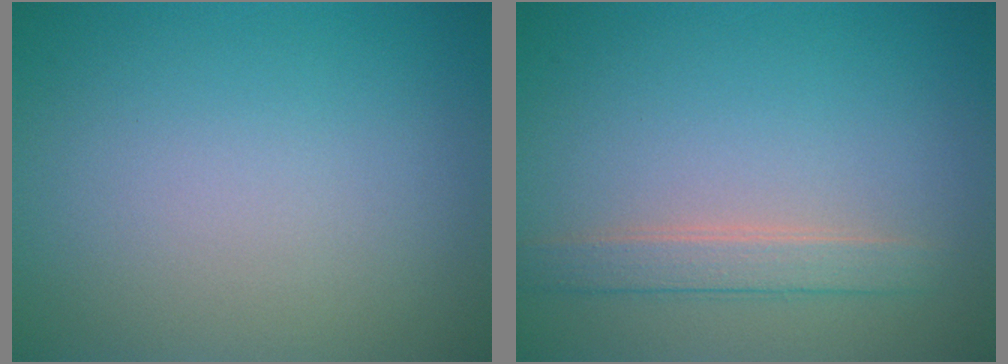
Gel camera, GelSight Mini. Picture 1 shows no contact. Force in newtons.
{"total": 2.3, "press": 2.3, "slide": 0.3}